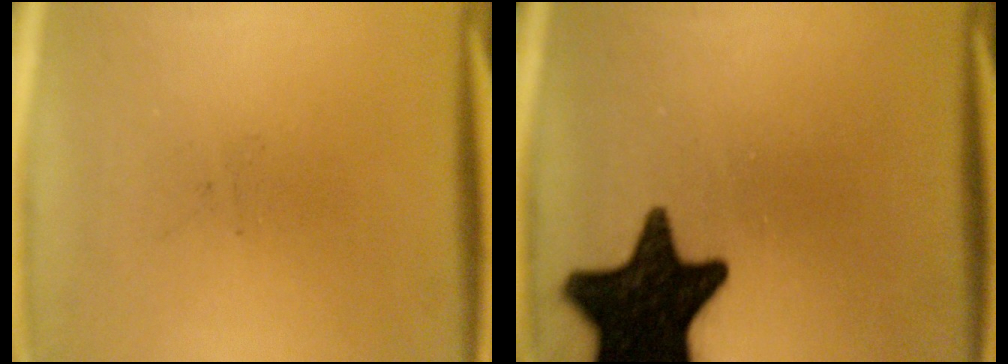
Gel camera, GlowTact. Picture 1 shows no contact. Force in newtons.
{"total": 17.3}